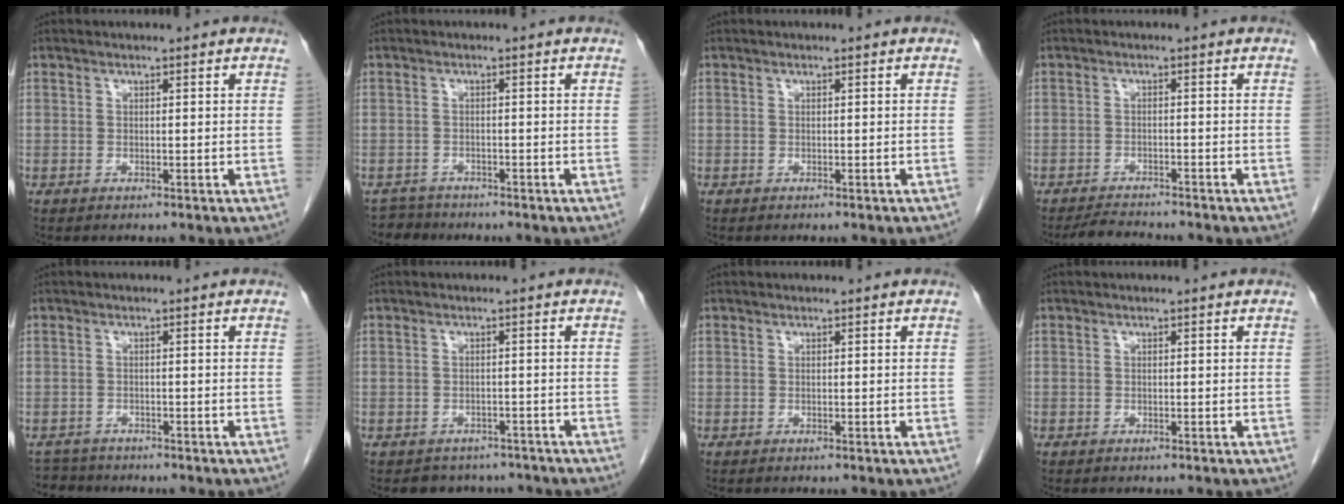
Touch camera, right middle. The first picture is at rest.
{"total": 2.6, "force": [-2.3, 0.7, -0.9], "torque": [0.013, -0.005, -0.041]}
{"total": 0.7, "force": [-0.6, 0.1, 0.4], "torque": [-0.006, -0.002, -0.005]}
{"total": 4.6, "force": [-4.4, 0.8, 1.0], "torque": [-0.020, -0.013, -0.070]}
{"total": 3.3, "force": [-3.0, 1.0, -0.6], "torque": [0.008, -0.007, -0.052]}
{"total": 5.3, "force": [-4.6, 2.7, 0.1], "torque": [0.005, 0.008, -0.053]}
{"total": 0.0}
{"total": 0.0}